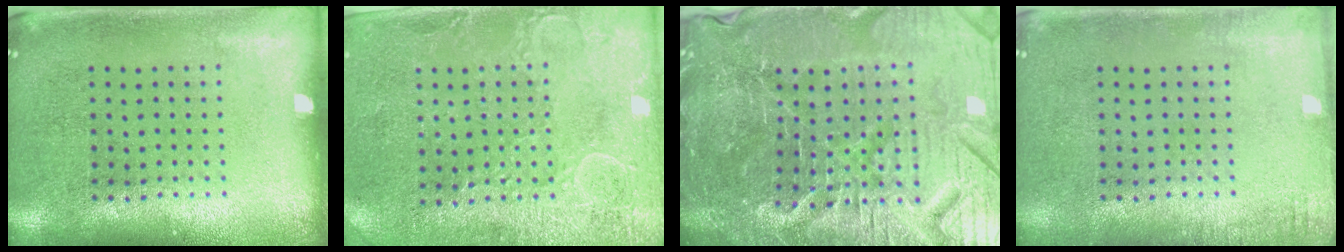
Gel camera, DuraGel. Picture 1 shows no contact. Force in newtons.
{"total": 2.8, "press": 2.7, "slide": 0.8}
{"total": 5.9, "press": 5.5, "slide": 2.2}
{"total": 1.3, "press": 1.3, "slide": 0.1}